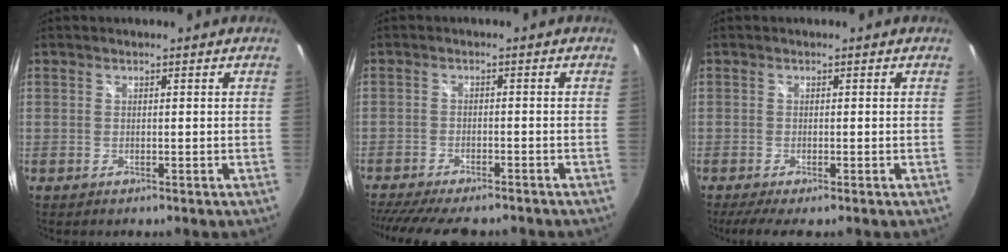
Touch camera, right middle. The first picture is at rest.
{"total": 13.2, "force": [-11.4, 2.9, 6.0], "torque": [-0.133, -0.030, -0.178]}
{"total": 3.7, "force": [-2.7, -0.1, 2.5], "torque": [-0.050, -0.022, -0.047]}